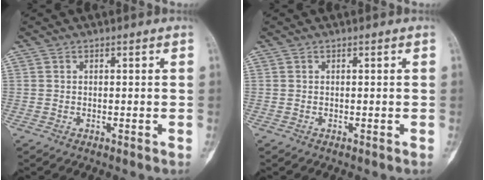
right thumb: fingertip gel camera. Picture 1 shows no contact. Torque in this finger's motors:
{"motor_torque": [0.29, 0.29, -0.01, 0.00, 0.00]}